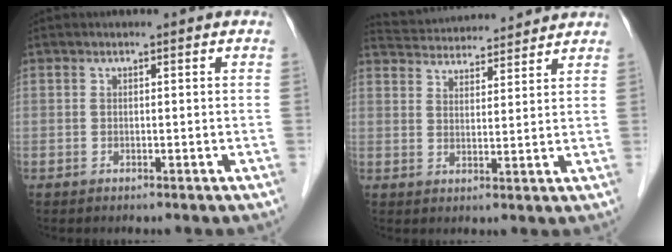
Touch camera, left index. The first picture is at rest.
{"total": 12.6, "force": [12.1, 1.8, 3.0], "torque": [-0.058, 0.033, 0.183]}